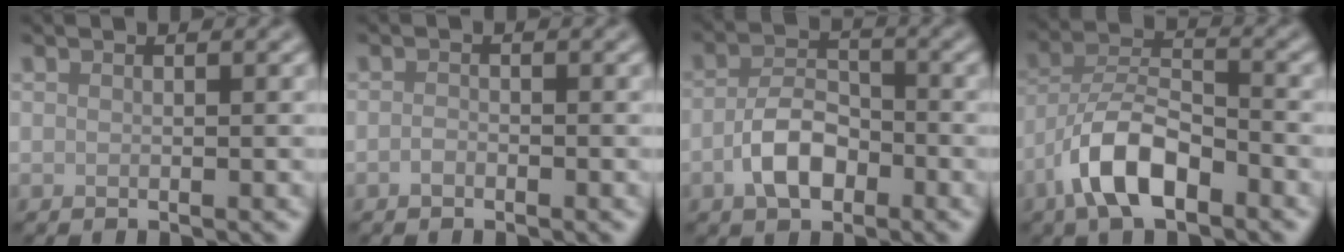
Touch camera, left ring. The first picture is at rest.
{"total": 0.7, "force": [-0.5, 0.3, 0.4], "torque": [-0.008, 0.000, -0.011]}
{"total": 4.4, "force": [-1.8, 2.7, 3.0], "torque": [-0.058, 0.005, -0.038]}
{"total": 6.6, "force": [-3.8, 2.7, 4.7], "torque": [-0.084, 0.010, -0.079]}